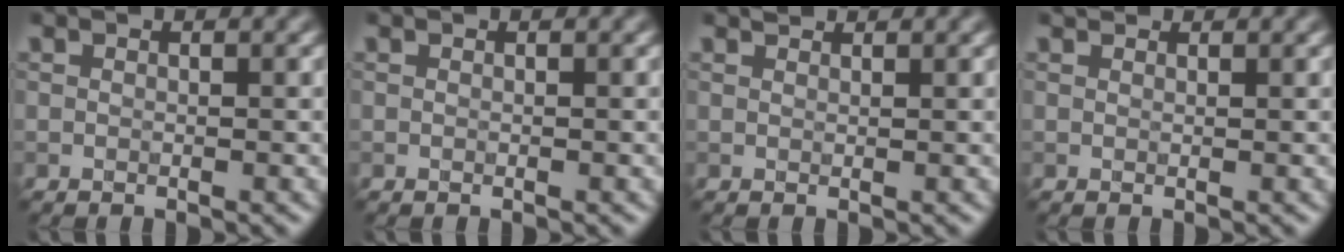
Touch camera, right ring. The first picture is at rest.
{"total": 0.0}
{"total": 0.8, "force": [0.8, 0.1, 0.1], "torque": [-0.005, -0.001, 0.011]}
{"total": 0.8, "force": [0.7, 0.3, 0.2], "torque": [-0.006, -0.001, 0.007]}